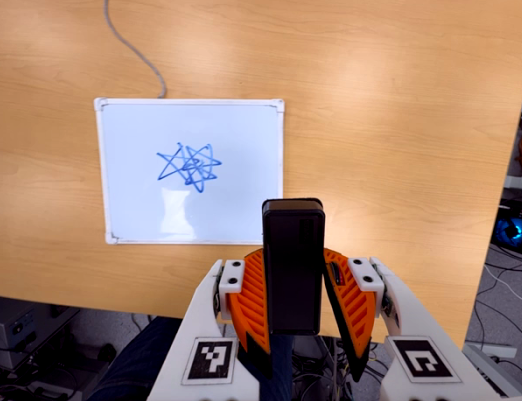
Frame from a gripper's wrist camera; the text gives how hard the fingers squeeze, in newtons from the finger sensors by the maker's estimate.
{"total": 5.4, "left": 5.0, "right": 5.8}